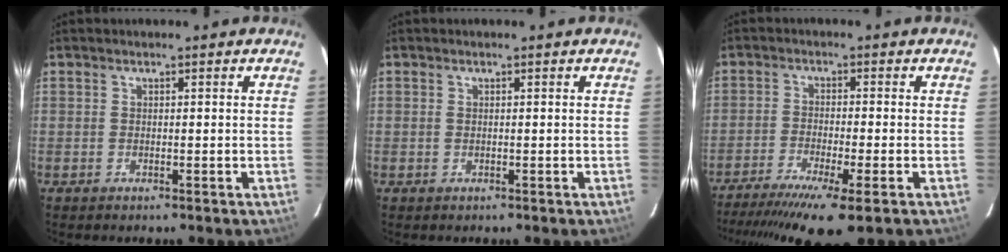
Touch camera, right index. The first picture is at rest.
{"total": 0.0}
{"total": 14.1, "force": [-10.2, 1.0, 9.6], "torque": [-0.195, -0.045, -0.167]}